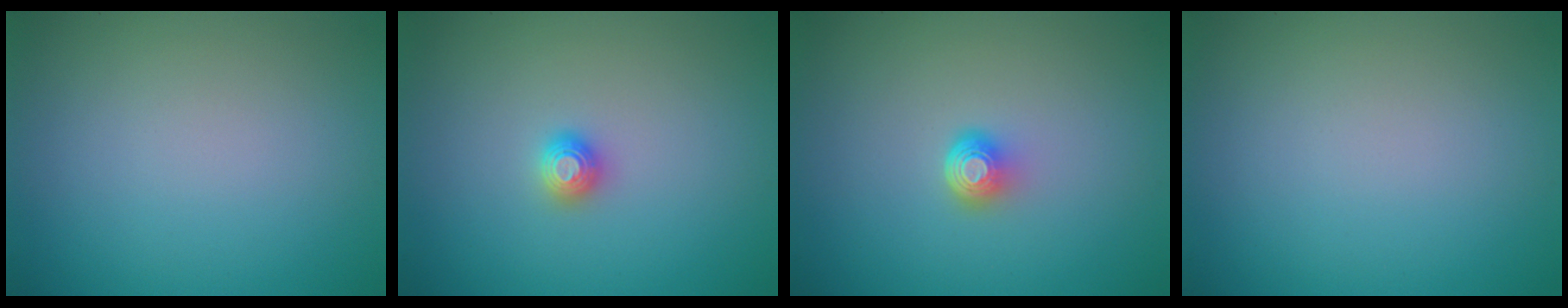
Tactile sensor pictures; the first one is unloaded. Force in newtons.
{"total": 1.2, "press": 1.2, "slide": 0.1}
{"total": 2.0, "press": 1.3, "slide": 1.6}
{"total": 0.0}